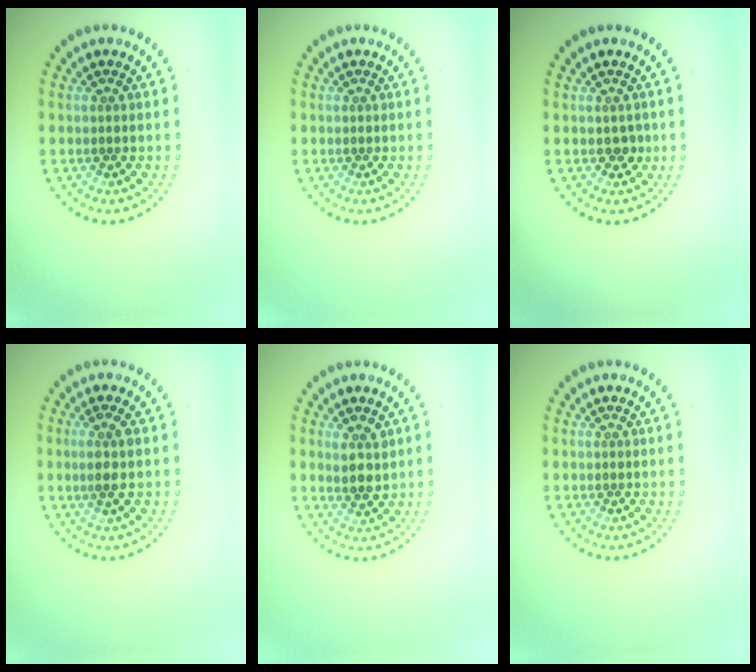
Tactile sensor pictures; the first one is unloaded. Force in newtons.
{"total": 0.0}
{"total": 1.0, "press": 1.0, "slide": 0.3}
{"total": 2.0, "press": 1.7, "slide": 1.1}
{"total": 2.2, "press": 1.9, "slide": 1.0}
{"total": 0.0}